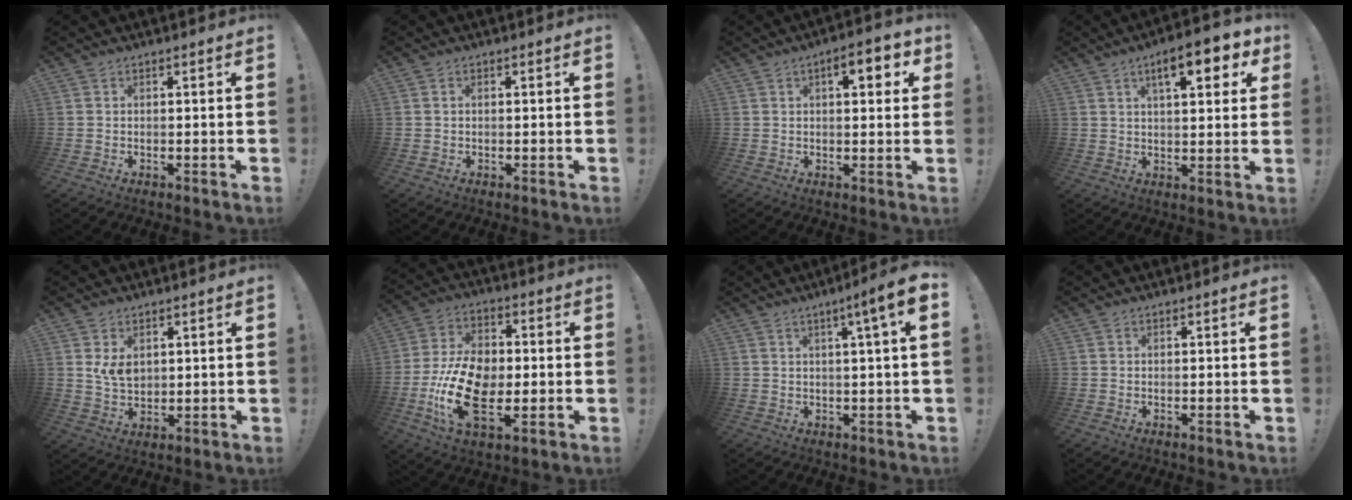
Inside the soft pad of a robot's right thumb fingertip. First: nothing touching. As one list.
[{"total": 0.6, "force": [0.1, 0.3, 0.4], "torque": [-0.011, 0.002, 0.001]}, {"total": 7.7, "force": [3.0, 2.8, 6.5], "torque": [-0.070, -0.009, 0.040]}, {"total": 11.5, "force": [5.3, 3.7, 9.5], "torque": [-0.128, -0.017, 0.080]}, {"total": 6.3, "force": [2.4, 4.3, 3.9], "torque": [-0.054, -0.014, 0.047]}, {"total": 19.4, "force": [-4.5, 11.6, 14.9], "torque": [-0.299, 0.019, -0.074]}, {"total": 7.4, "force": [2.6, -0.4, 6.9], "torque": [-0.097, -0.017, 0.035]}, {"total": 0.0}]